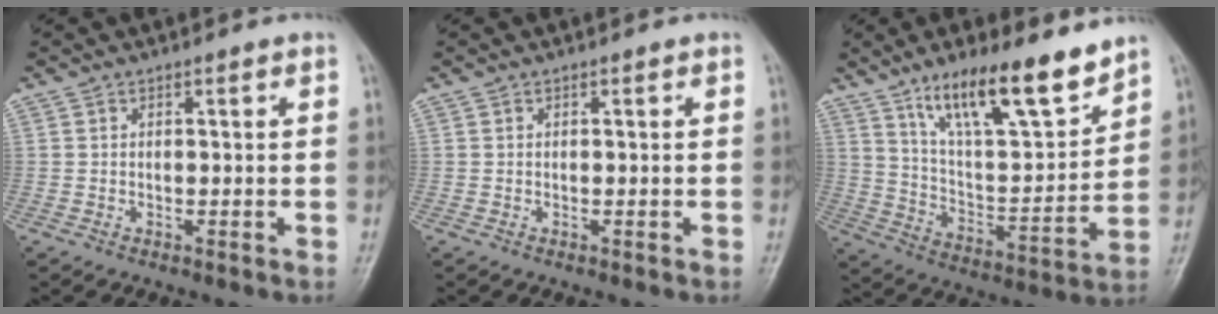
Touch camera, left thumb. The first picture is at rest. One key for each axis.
{"total": 0.0}
{"total": 17.4, "fx": 12.2, "fy": 4.6, "fz": 11.5, "tx": -0.162, "ty": -0.070, "tz": 0.219}